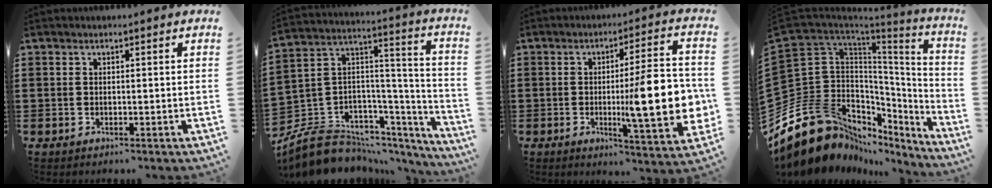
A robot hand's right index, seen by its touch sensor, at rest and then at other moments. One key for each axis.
{"total": 8.7, "fx": -6.2, "fy": 5.7, "fz": 2.0, "tx": -0.062, "ty": 0.003, "tz": -0.113}
{"total": 14.6, "fx": -1.1, "fy": 3.0, "fz": 14.3, "tx": -0.197, "ty": -0.010, "tz": -0.021}
{"total": 20.2, "fx": -9.5, "fy": 14.2, "fz": 10.9, "tx": -0.271, "ty": -0.022, "tz": -0.139}